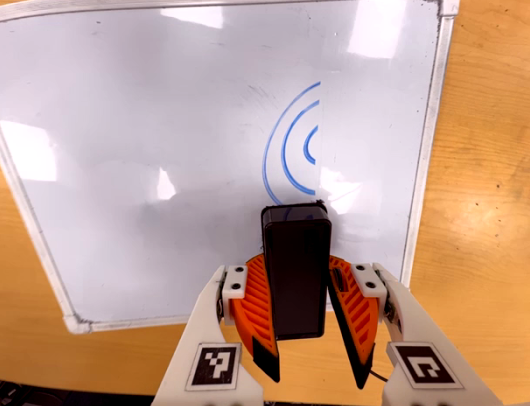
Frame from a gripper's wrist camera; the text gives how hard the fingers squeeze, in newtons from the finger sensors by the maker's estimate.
{"total": 8.1, "left": 9.1, "right": 7.2}